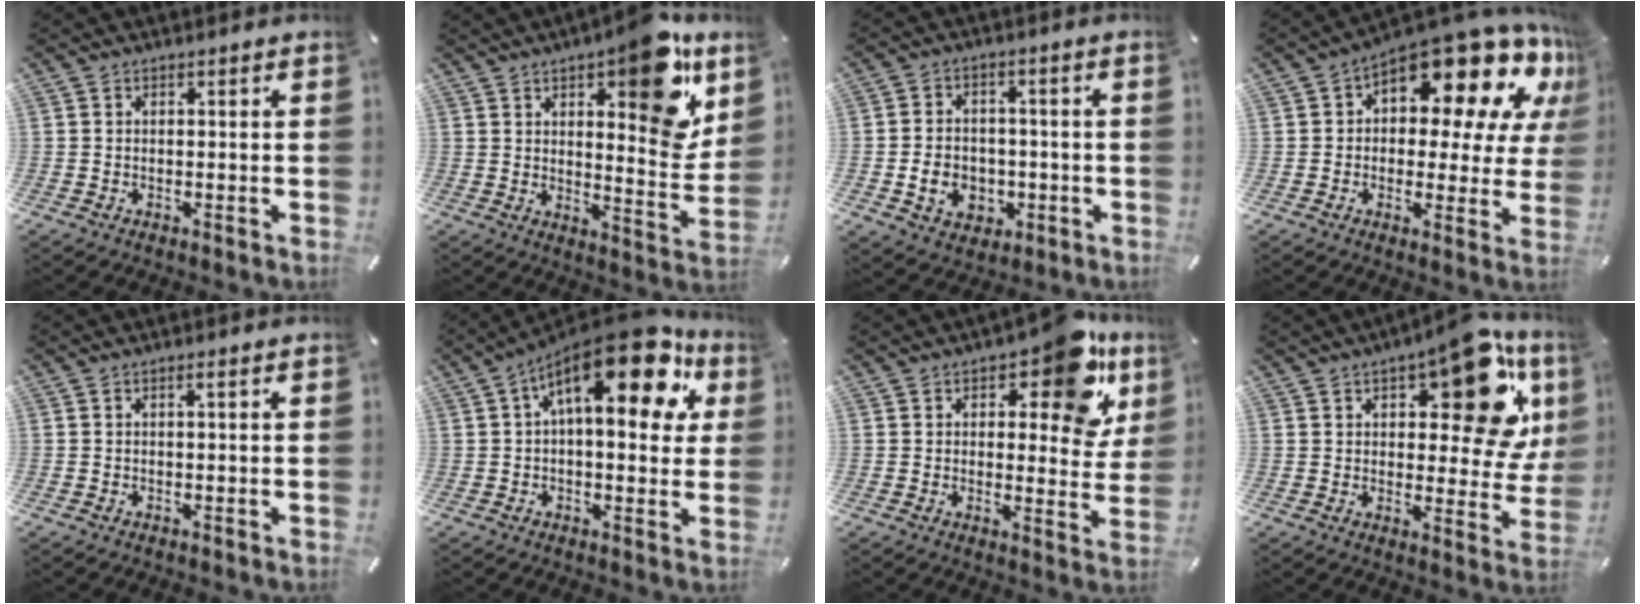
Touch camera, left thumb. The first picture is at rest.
{"total": 16.0, "force": [9.3, 5.7, 11.7], "torque": [-0.136, -0.070, 0.149]}
{"total": 8.2, "force": [-1.8, 6.8, 4.1], "torque": [-0.079, 0.011, -0.031]}
{"total": 17.0, "force": [10.7, 7.7, 10.7], "torque": [-0.146, -0.095, 0.181]}
{"total": 0.8, "force": [0.2, 0.0, 0.8], "torque": [-0.013, 0.001, 0.002]}
{"total": 20.2, "force": [8.6, 8.1, 16.3], "torque": [-0.249, -0.049, 0.135]}
{"total": 14.1, "force": [8.0, 6.2, 9.7], "torque": [-0.115, -0.050, 0.131]}
{"total": 19.8, "force": [9.8, 8.8, 14.8], "torque": [-0.180, -0.064, 0.156]}